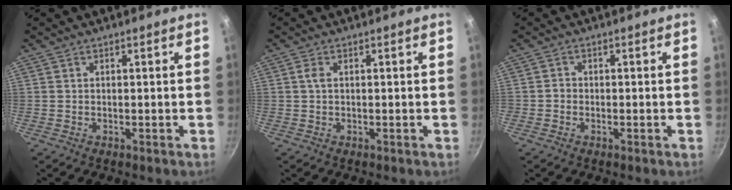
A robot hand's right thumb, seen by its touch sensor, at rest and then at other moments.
{"total": 1.3, "force": [0.2, 0.6, 1.1], "torque": [-0.028, 0.004, 0.001]}
{"total": 1.1, "force": [-0.6, 0.9, 0.3], "torque": [-0.003, 0.005, -0.014]}